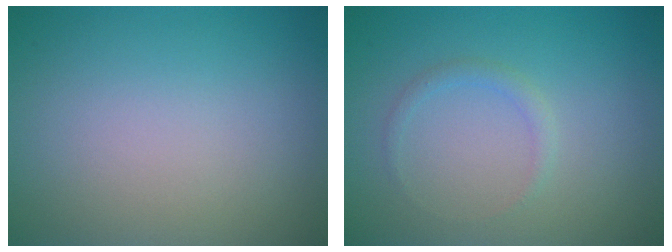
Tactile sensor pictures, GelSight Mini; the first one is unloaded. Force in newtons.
{"total": 1.0, "press": 1.0, "slide": 0.1}